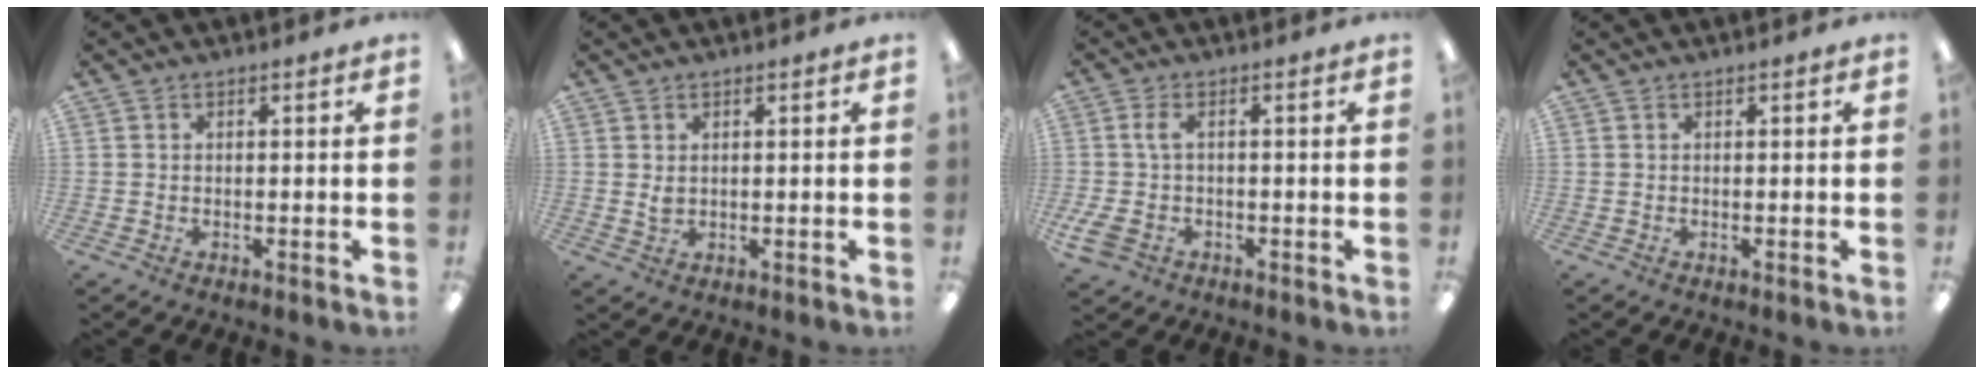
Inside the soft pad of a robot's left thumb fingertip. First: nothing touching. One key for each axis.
{"total": 1.8, "fx": 0.7, "fy": 1.1, "fz": 1.2, "tx": -0.020, "ty": 0.000, "tz": 0.011}
{"total": 6.0, "fx": -0.4, "fy": 3.4, "fz": 4.9, "tx": -0.120, "ty": -0.002, "tz": -0.013}
{"total": 0.0}